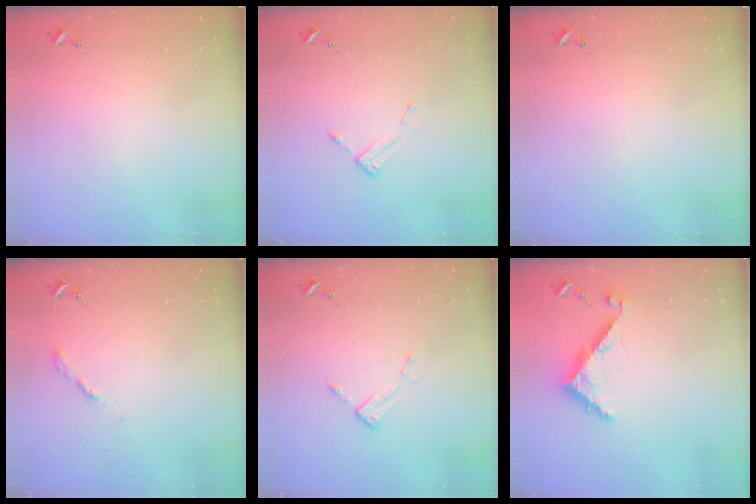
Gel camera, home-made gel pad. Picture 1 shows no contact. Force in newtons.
{"total": 2.7, "press": 2.7, "slide": 0.4}
{"total": 0.0}
{"total": 2.7, "press": 2.6, "slide": 0.3}
{"total": 4.4, "press": 4.3, "slide": 0.5}
{"total": 6.3, "press": 6.3, "slide": 0.5}